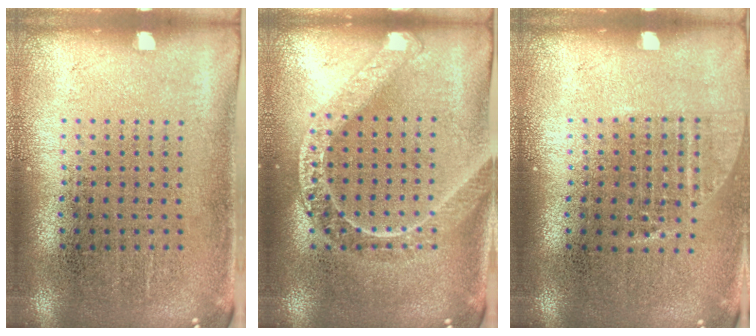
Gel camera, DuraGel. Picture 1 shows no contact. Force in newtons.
{"total": 1.6, "press": 1.6, "slide": 0.2}
{"total": 1.0, "press": 0.9, "slide": 0.5}